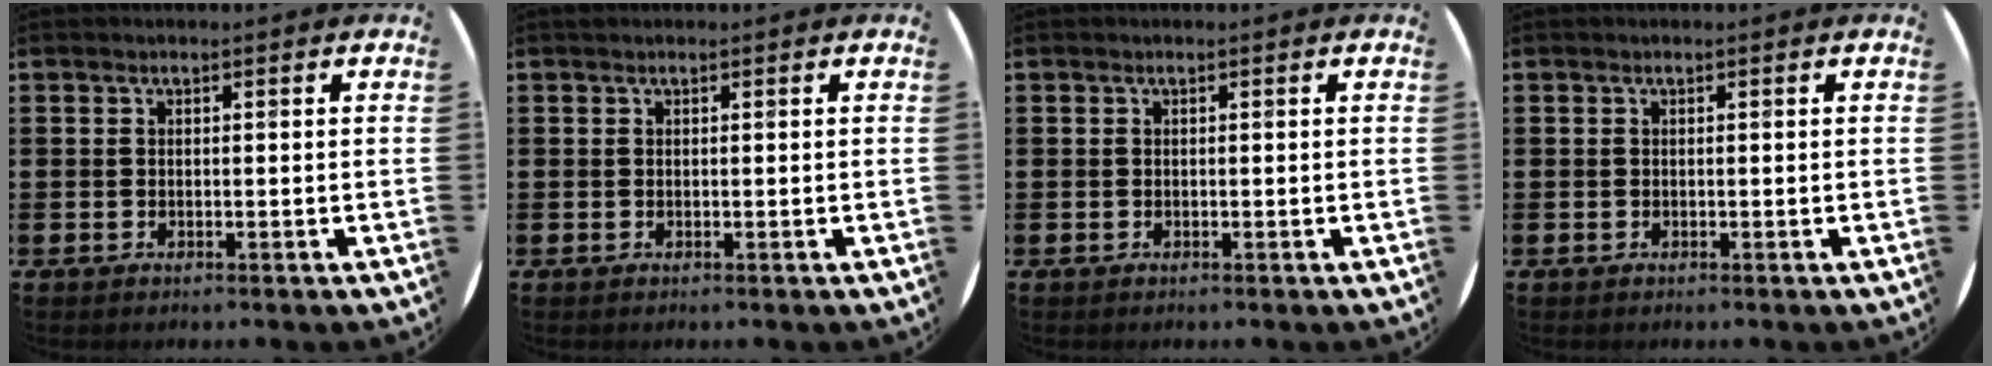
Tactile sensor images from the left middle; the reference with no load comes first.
{"total": 0.0}
{"total": 0.0}
{"total": 0.0}